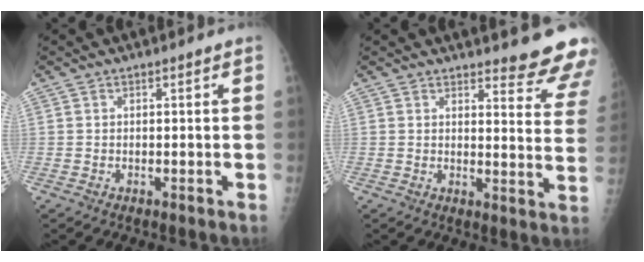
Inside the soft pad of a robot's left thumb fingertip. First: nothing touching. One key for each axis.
{"total": 12.5, "fx": 11.5, "fy": 2.2, "fz": 4.1, "tx": -0.014, "ty": -0.105, "tz": 0.114}